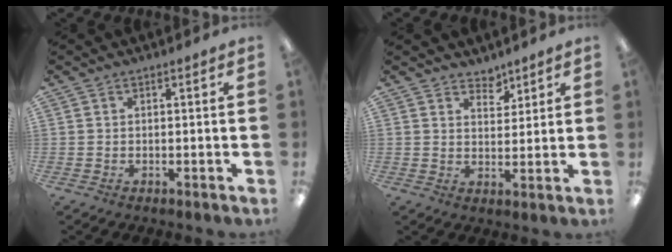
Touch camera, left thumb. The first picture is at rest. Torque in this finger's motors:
{"motor_torque": [-0.07, -0.08, -0.16, -0.11, -0.03]}